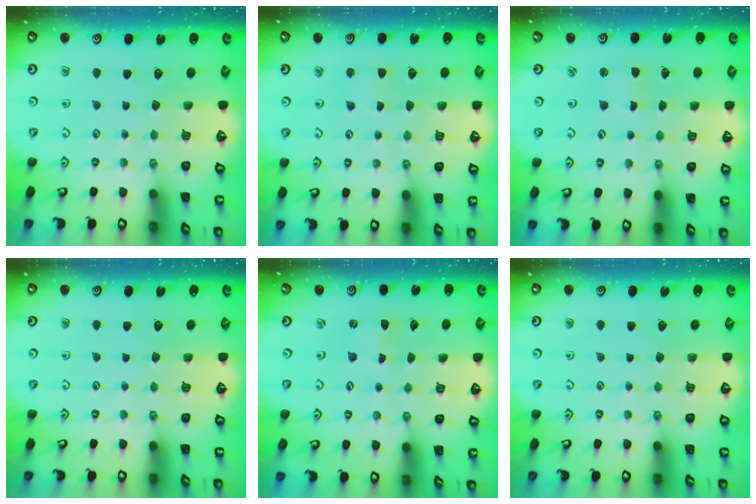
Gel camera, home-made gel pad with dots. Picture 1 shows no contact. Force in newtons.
{"total": 2.6, "press": 2.6, "slide": 0.2}
{"total": 1.7, "press": 1.7, "slide": 0.1}
{"total": 0.0}
{"total": 0.0}
{"total": 0.0}